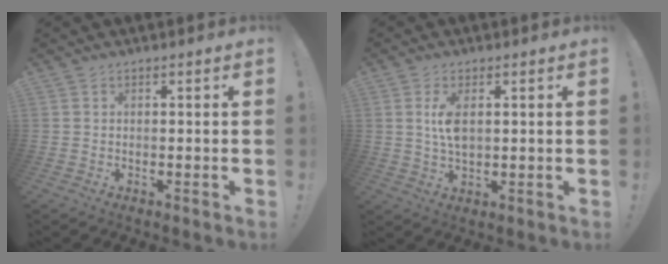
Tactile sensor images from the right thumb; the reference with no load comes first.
{"total": 5.6, "force": [1.1, 2.6, 4.9], "torque": [-0.080, -0.006, 0.013]}